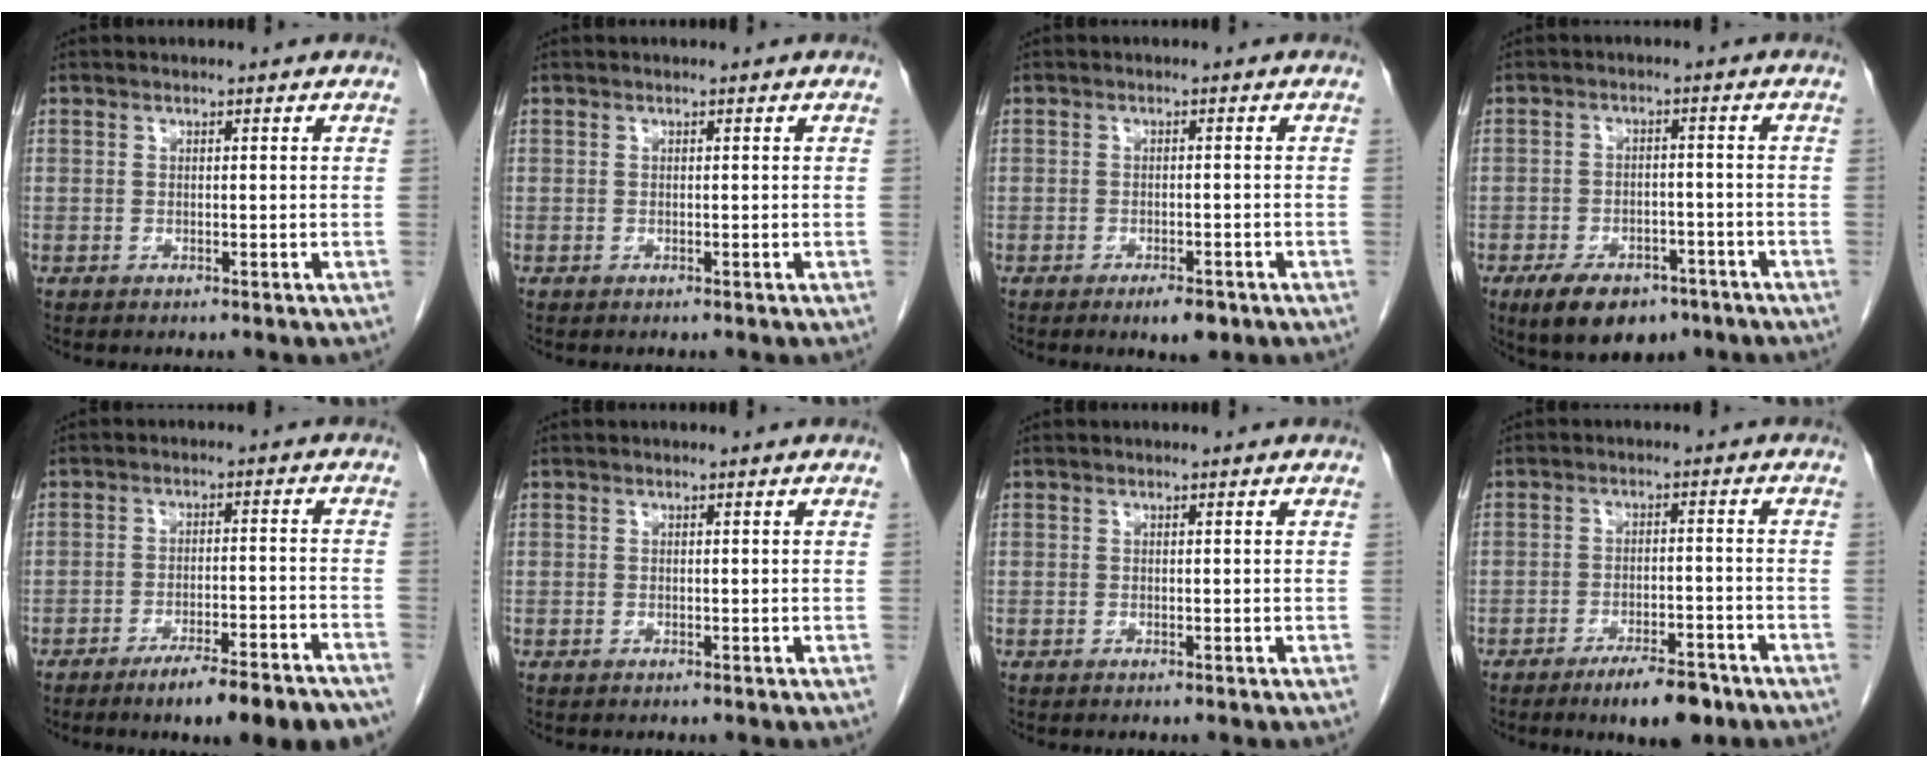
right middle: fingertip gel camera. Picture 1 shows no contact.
{"total": 0.0}
{"total": 3.2, "force": [-2.1, 1.1, 2.2], "torque": [-0.034, -0.002, -0.025]}
{"total": 10.0, "force": [-6.8, 5.0, 5.4], "torque": [-0.085, -0.002, -0.104]}
{"total": 11.5, "force": [-8.8, 1.0, 7.4], "torque": [-0.081, -0.008, -0.127]}
{"total": 0.0}
{"total": 0.0}
{"total": 6.8, "force": [-4.9, 1.8, 4.4], "torque": [-0.069, -0.004, -0.072]}